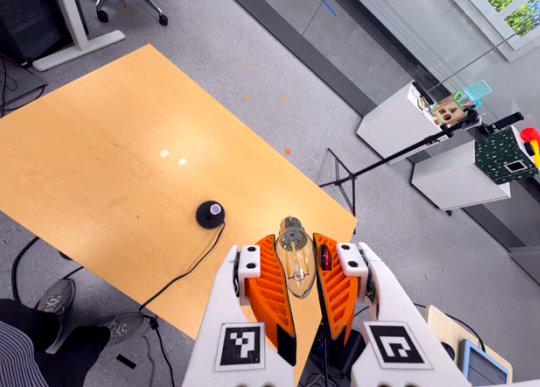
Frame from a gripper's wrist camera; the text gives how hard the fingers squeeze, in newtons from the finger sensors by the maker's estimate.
{"total": 20.8, "left": 25.6, "right": 16.0}